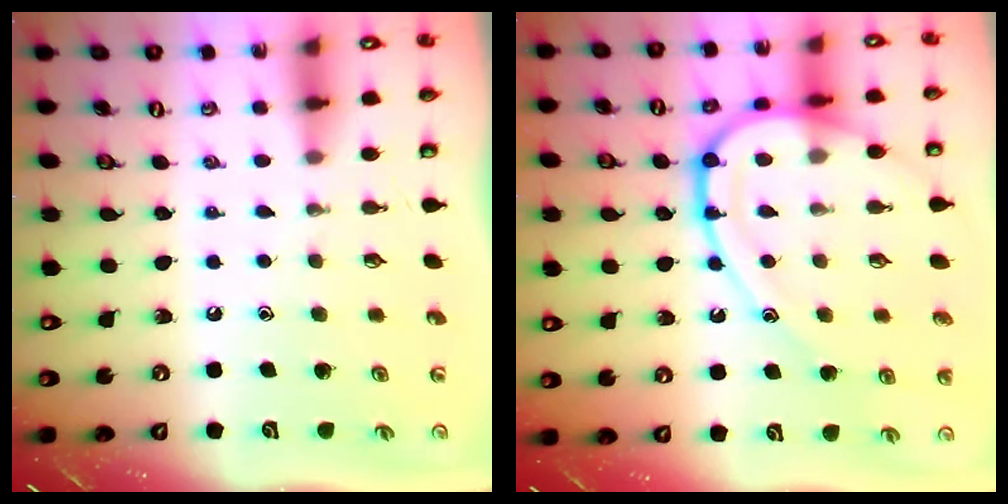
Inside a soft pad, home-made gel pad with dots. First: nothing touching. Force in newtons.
{"total": 16.8, "press": 16.8, "slide": 1.5}